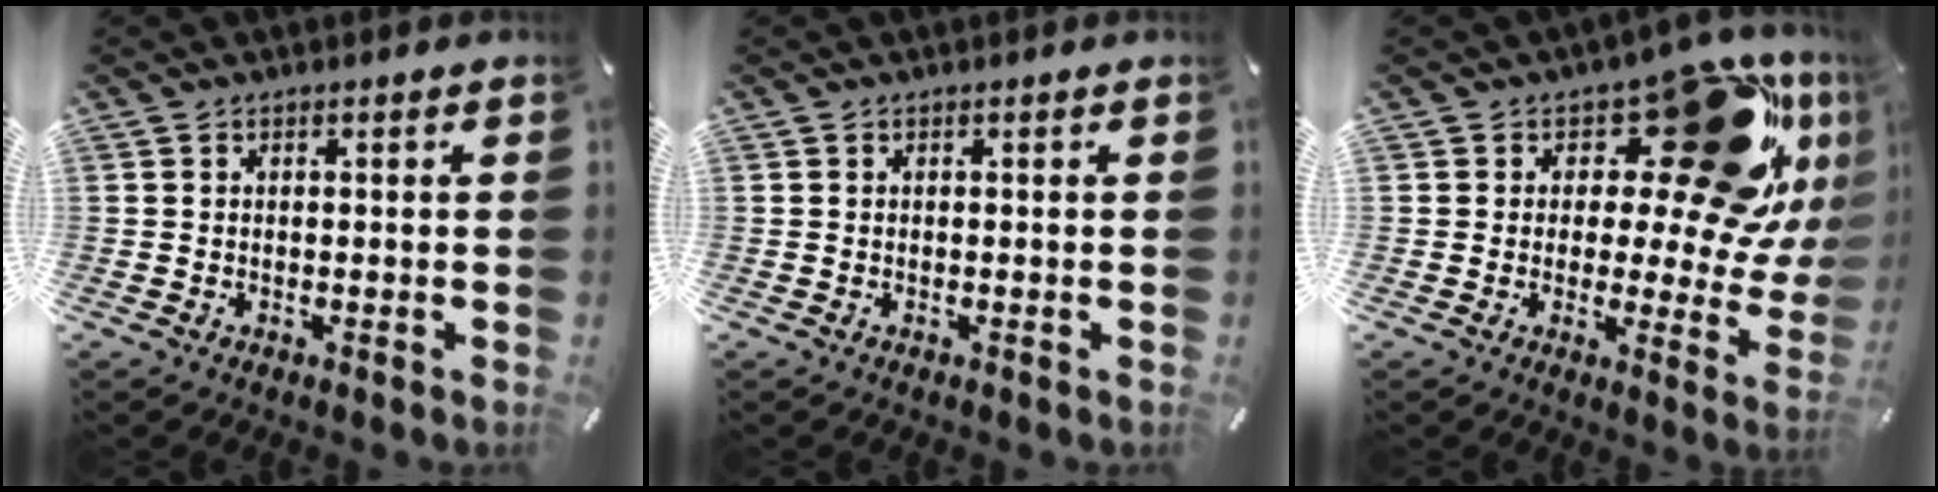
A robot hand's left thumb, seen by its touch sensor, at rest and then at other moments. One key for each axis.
{"total": 0.0}
{"total": 21.1, "fx": 12.0, "fy": 8.2, "fz": 15.2, "tx": -0.188, "ty": -0.099, "tz": 0.191}